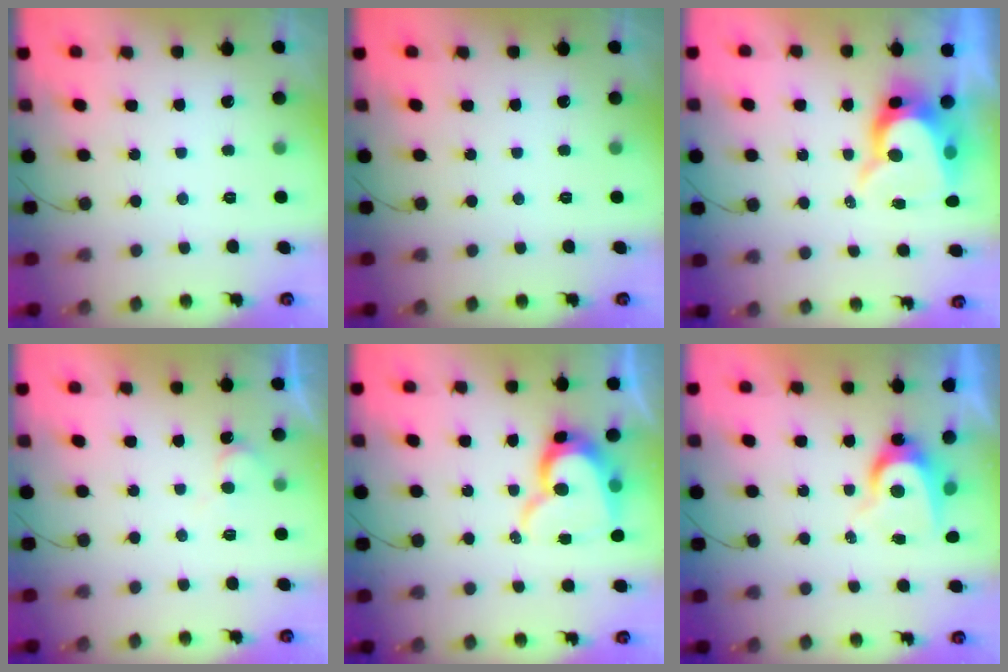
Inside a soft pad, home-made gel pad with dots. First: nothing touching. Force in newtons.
{"total": 0.0}
{"total": 9.4, "press": 9.4, "slide": 0.9}
{"total": 4.3, "press": 4.2, "slide": 0.5}
{"total": 13.1, "press": 13.0, "slide": 1.2}
{"total": 7.7, "press": 7.7, "slide": 0.4}